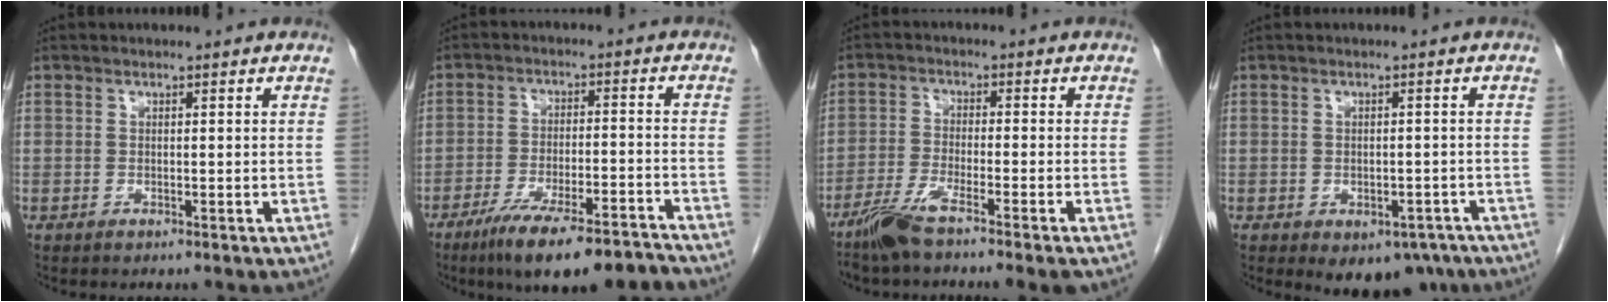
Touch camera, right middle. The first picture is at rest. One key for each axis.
{"total": 14.3, "fx": -11.5, "fy": 2.0, "fz": 8.2, "tx": -0.122, "ty": -0.003, "tz": -0.182}
{"total": 7.1, "fx": -5.2, "fy": -0.4, "fz": 4.7, "tx": -0.092, "ty": -0.020, "tz": -0.101}
{"total": 8.1, "fx": -5.2, "fy": 4.9, "fz": 3.8, "tx": -0.025, "ty": 0.009, "tz": -0.066}